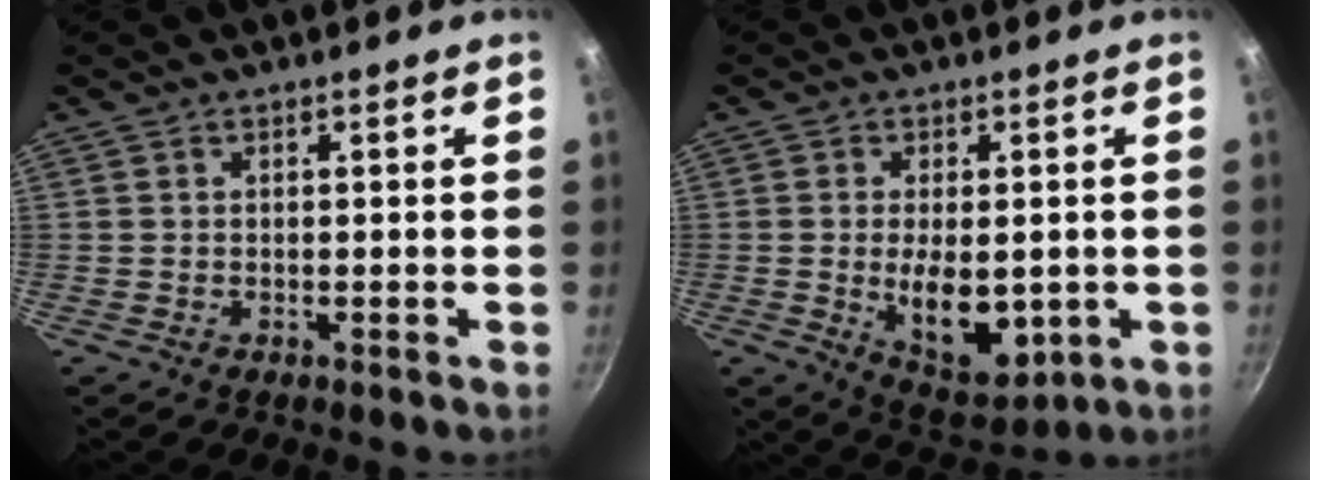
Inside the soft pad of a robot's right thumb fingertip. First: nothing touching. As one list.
[{"total": 11.6, "force": [-1.3, 6.3, 9.7], "torque": [-0.131, -0.013, -0.001]}]